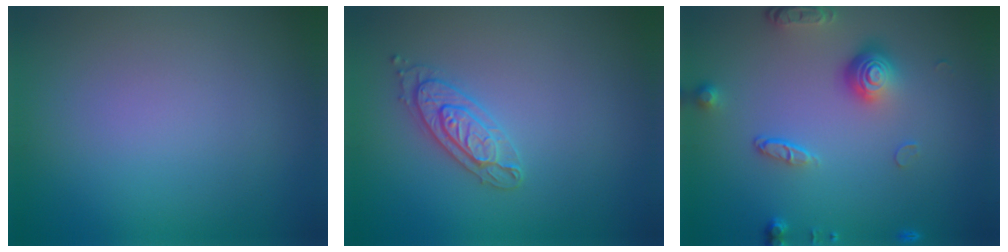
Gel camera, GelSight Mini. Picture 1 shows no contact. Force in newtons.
{"total": 2.5, "press": 2.4, "slide": 0.2}
{"total": 4.2, "press": 3.1, "slide": 2.9}